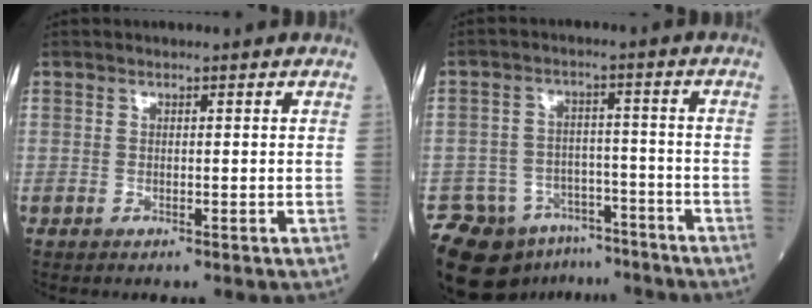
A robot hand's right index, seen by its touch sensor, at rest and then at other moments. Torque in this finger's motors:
{"motor_torque": [-0.06, -0.79, 0.00, -0.01]}